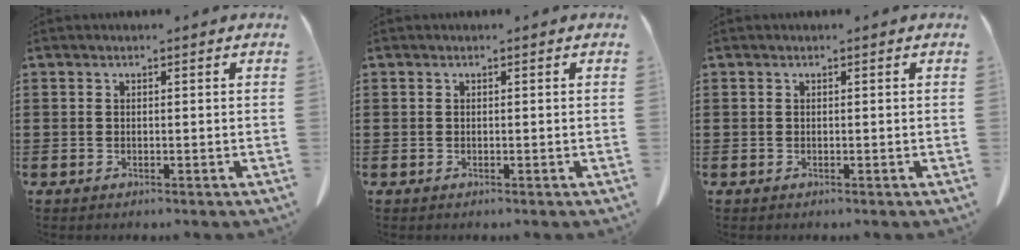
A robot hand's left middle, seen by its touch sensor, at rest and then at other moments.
{"total": 0.0}
{"total": 0.0}